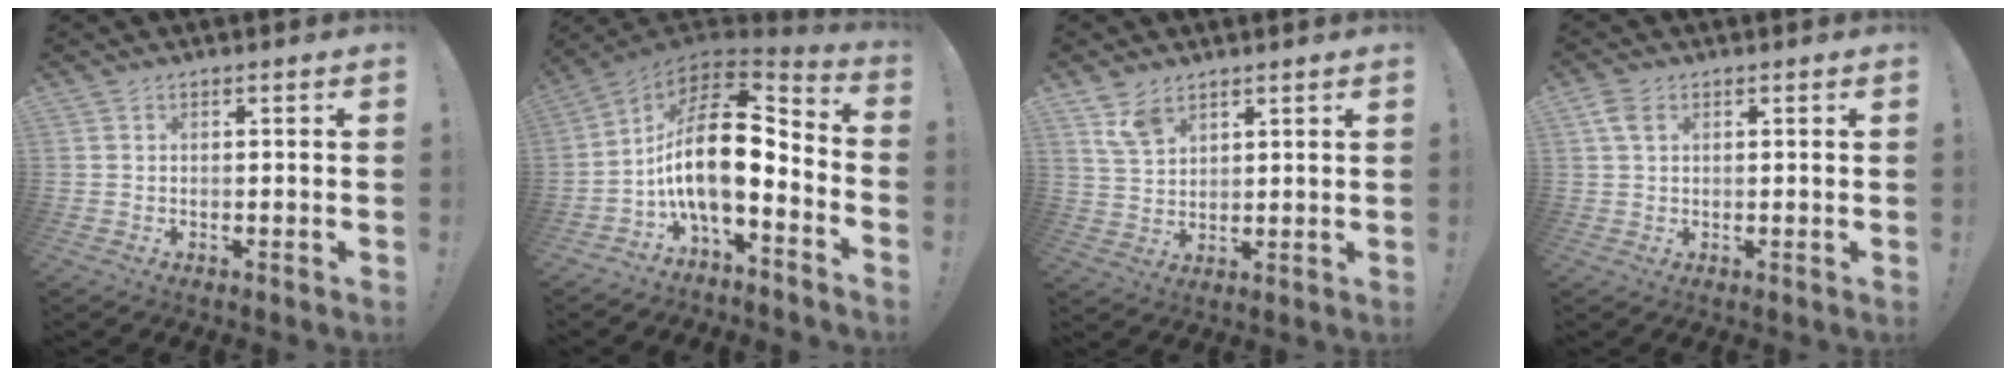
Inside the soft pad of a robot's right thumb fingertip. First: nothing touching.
{"total": 19.4, "force": [-0.4, 8.8, 17.3], "torque": [-0.325, -0.004, -0.007]}
{"total": 6.9, "force": [4.8, 3.8, 3.1], "torque": [-0.061, -0.017, 0.094]}
{"total": 3.8, "force": [1.4, 2.3, 2.7], "torque": [-0.055, 0.005, 0.029]}